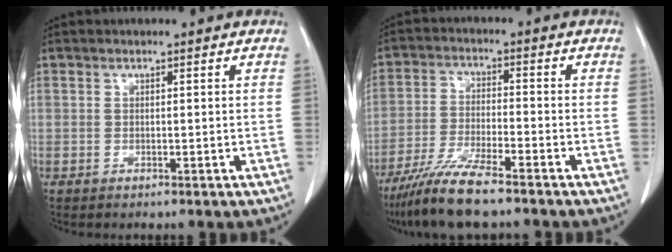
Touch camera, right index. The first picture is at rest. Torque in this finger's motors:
{"motor_torque": [0.88, -0.88, 0.35, 0.12]}